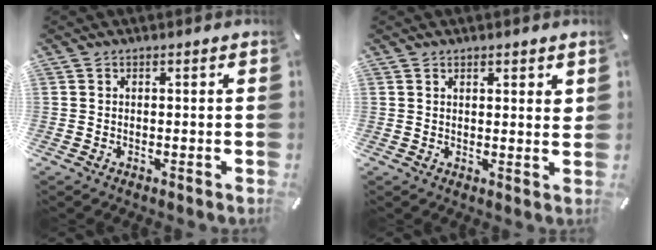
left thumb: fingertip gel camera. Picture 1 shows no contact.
{"total": 2.2, "force": [1.7, 0.5, 1.2], "torque": [-0.019, -0.007, 0.030]}